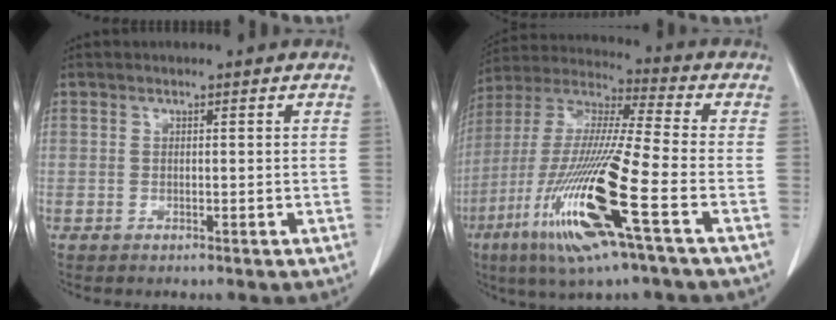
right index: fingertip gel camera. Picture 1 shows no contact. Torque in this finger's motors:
{"motor_torque": [1.94, -0.20, 1.05, 0.21]}